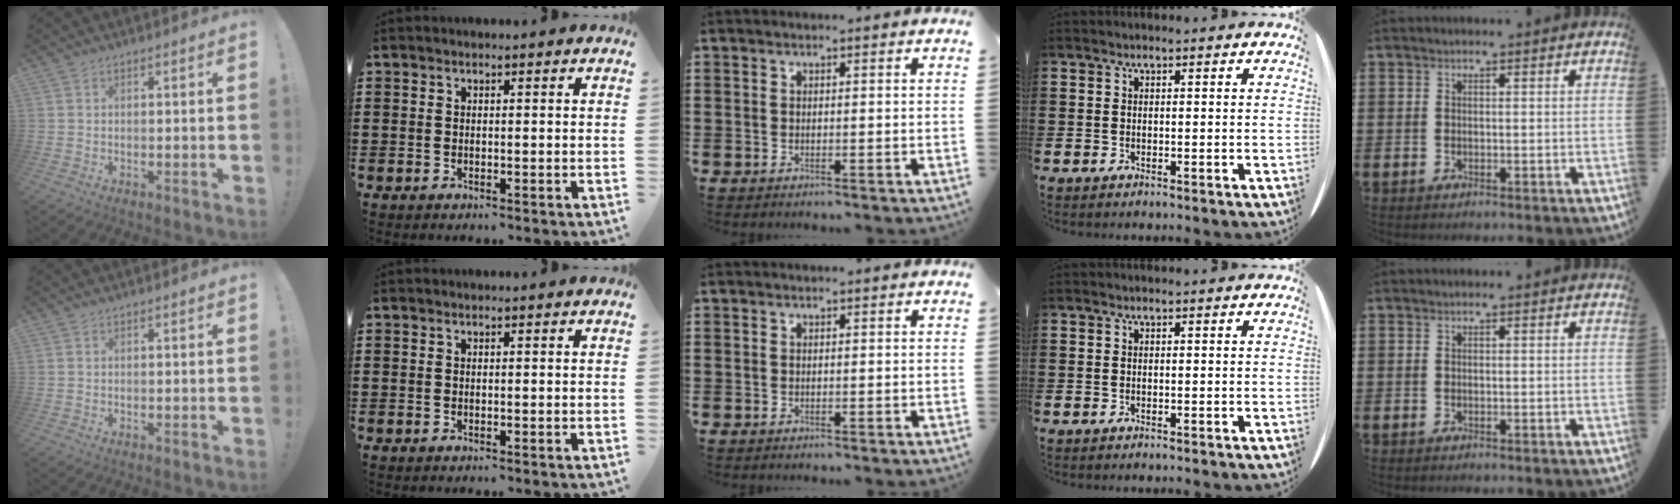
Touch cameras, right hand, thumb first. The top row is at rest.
{}